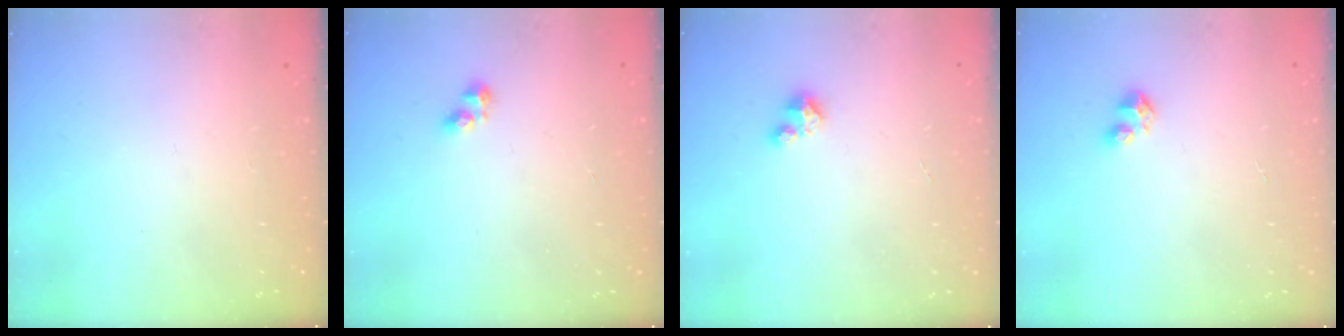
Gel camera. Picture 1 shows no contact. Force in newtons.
{"total": 2.7, "press": 2.6, "slide": 0.3}
{"total": 1.7, "press": 1.6, "slide": 0.2}
{"total": 3.3, "press": 3.2, "slide": 0.3}